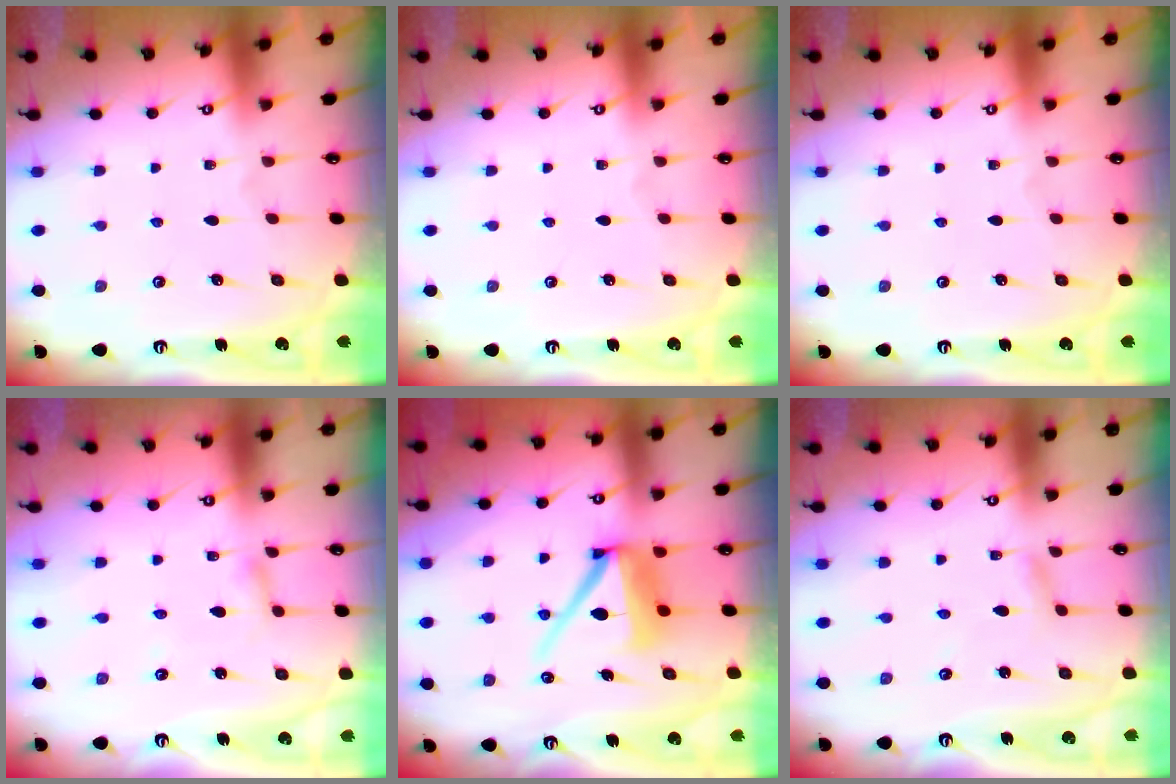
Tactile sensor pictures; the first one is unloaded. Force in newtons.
{"total": 0.0}
{"total": 0.0}
{"total": 2.1, "press": 2.1, "slide": 0.1}
{"total": 11.0, "press": 10.9, "slide": 1.5}
{"total": 1.6, "press": 1.5, "slide": 0.1}